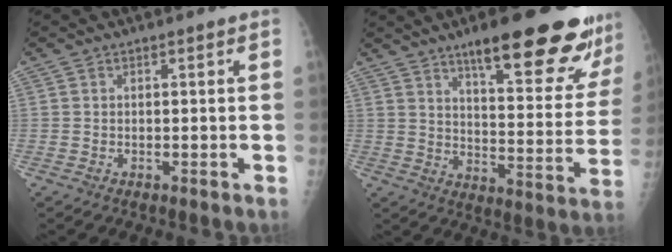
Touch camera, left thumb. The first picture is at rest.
{"total": 24.2, "force": [16.2, 5.7, 17.1], "torque": [-0.197, -0.071, 0.225]}